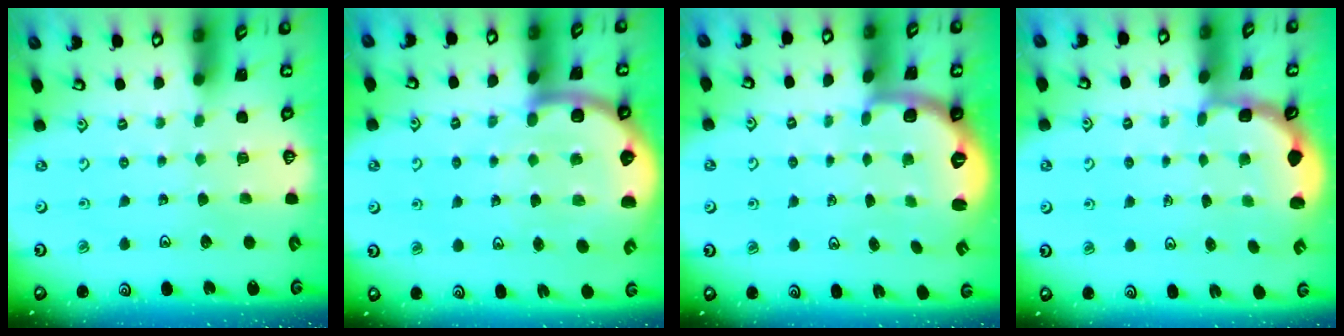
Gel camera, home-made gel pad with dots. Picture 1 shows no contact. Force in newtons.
{"total": 7.8, "press": 7.6, "slide": 1.7}
{"total": 2.8, "press": 1.7, "slide": 2.1}
{"total": 2.4, "press": 1.7, "slide": 1.6}